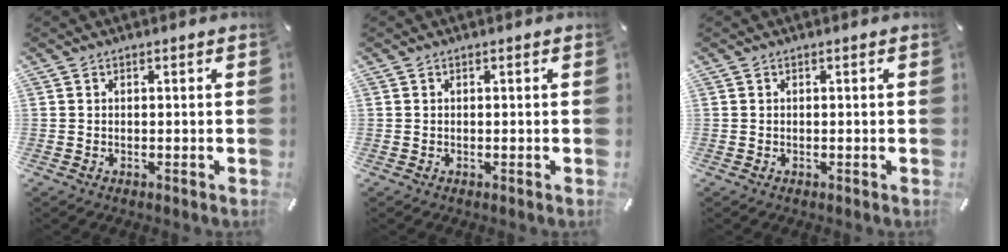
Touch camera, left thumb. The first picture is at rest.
{"total": 0.0}
{"total": 0.0}